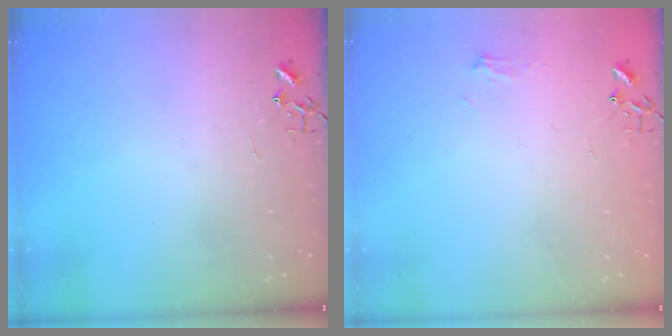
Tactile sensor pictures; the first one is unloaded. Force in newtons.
{"total": 5.3, "press": 5.3, "slide": 0.6}